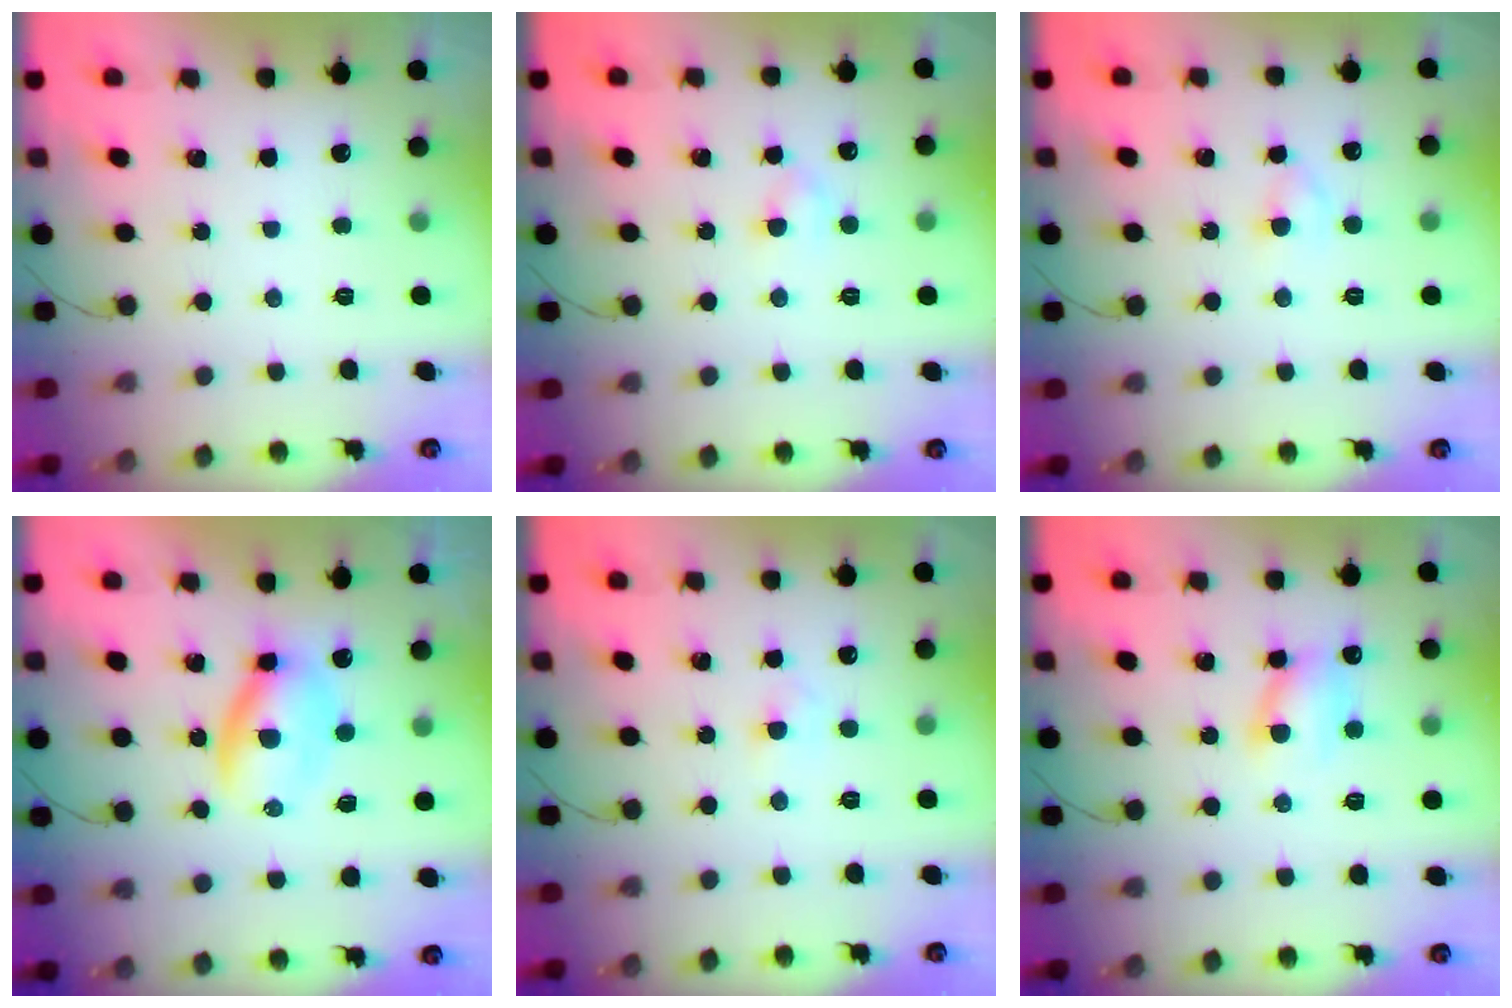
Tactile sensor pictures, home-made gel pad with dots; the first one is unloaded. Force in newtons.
{"total": 2.8, "press": 2.6, "slide": 1.2}
{"total": 1.9, "press": 1.7, "slide": 0.8}
{"total": 6.0, "press": 5.9, "slide": 1.0}
{"total": 1.9, "press": 1.8, "slide": 0.8}
{"total": 7.6, "press": 7.5, "slide": 0.6}